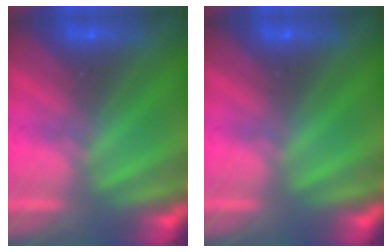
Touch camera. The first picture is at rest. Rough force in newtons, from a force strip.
{"total": 0.0}